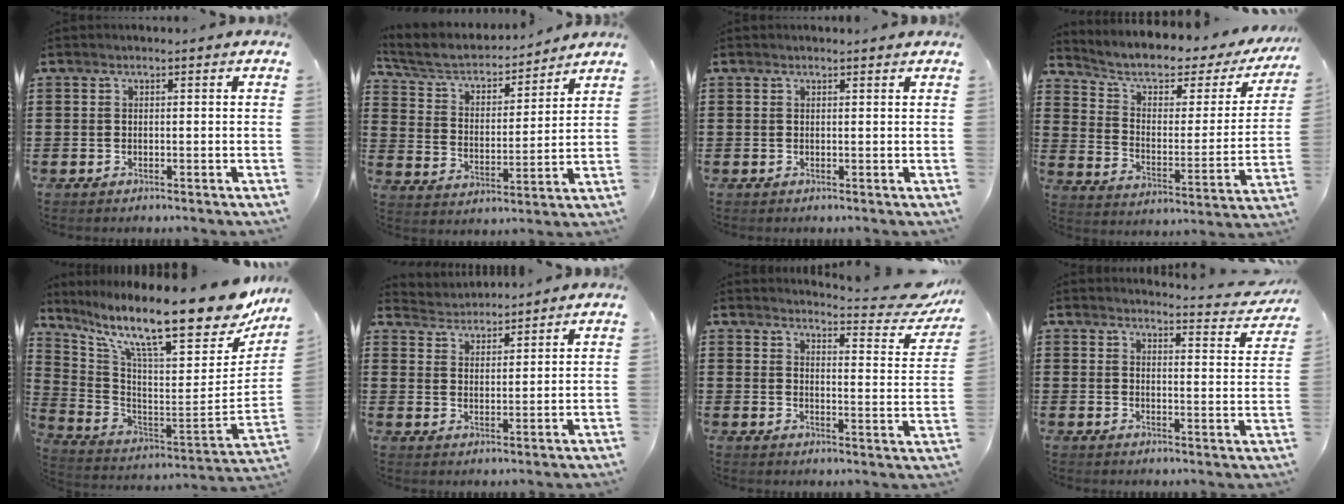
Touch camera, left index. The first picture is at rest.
{"total": 5.1, "force": [4.4, 1.6, 1.8], "torque": [-0.058, -0.028, 0.070]}
{"total": 0.6, "force": [0.5, 0.1, 0.3], "torque": [-0.006, 0.000, 0.010]}
{"total": 5.6, "force": [3.5, 2.5, 3.6], "torque": [-0.081, -0.022, 0.051]}
{"total": 15.1, "force": [10.9, 1.3, 10.4], "torque": [-0.195, -0.087, 0.175]}
{"total": 3.3, "force": [3.2, 0.5, -0.6], "torque": [-0.003, -0.014, 0.059]}
{"total": 5.0, "force": [4.6, 0.0, 1.9], "torque": [-0.034, -0.037, 0.072]}
{"total": 3.4, "force": [3.2, 0.0, 0.9], "torque": [-0.025, -0.026, 0.053]}